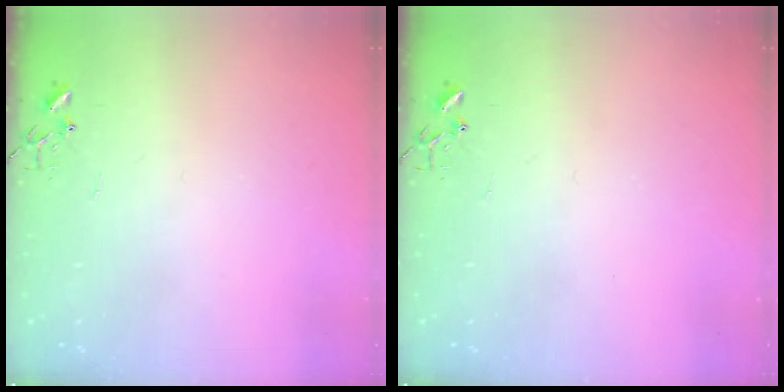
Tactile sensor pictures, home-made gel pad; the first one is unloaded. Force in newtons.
{"total": 0.0}